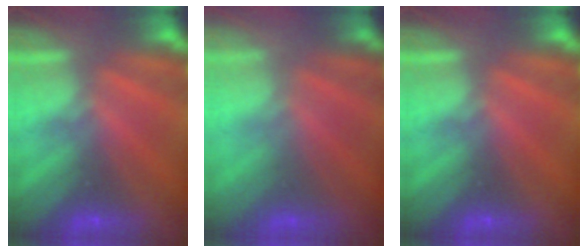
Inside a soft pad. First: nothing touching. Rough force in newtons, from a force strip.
{"total": 2.9}
{"total": 0.0}